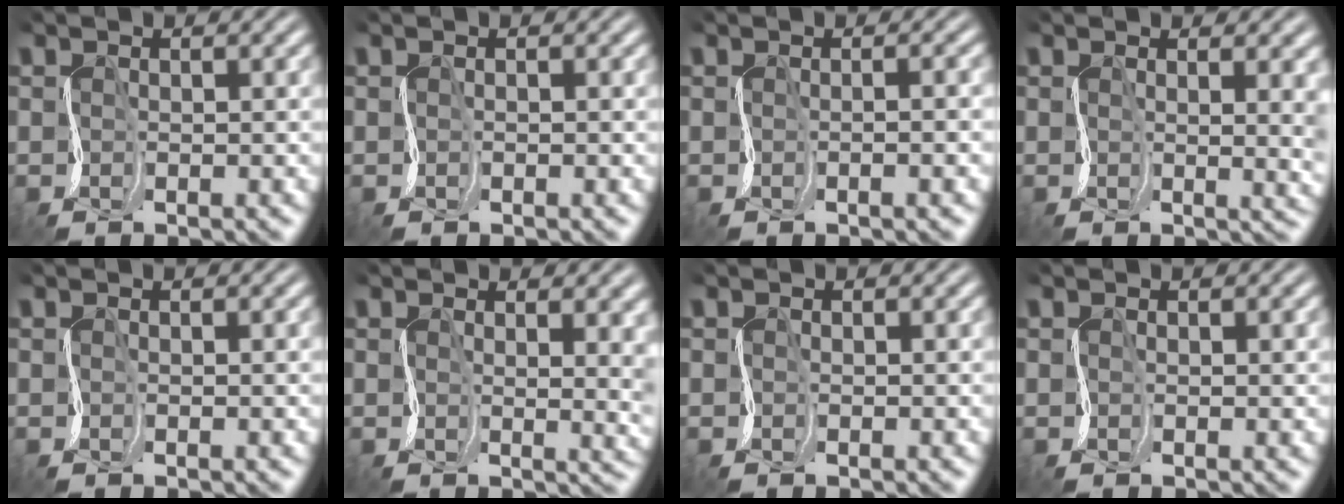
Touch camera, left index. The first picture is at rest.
{"total": 0.0}
{"total": 2.4, "force": [-0.2, 1.1, 2.2], "torque": [-0.009, 0.006, -0.007]}
{"total": 6.4, "force": [1.4, 3.1, 5.4], "torque": [-0.054, 0.019, 0.019]}
{"total": 0.5, "force": [0.2, 0.2, 0.5], "torque": [-0.006, 0.000, 0.002]}
{"total": 7.7, "force": [2.0, 3.9, 6.3], "torque": [-0.071, 0.023, 0.026]}
{"total": 0.0}
{"total": 0.8, "force": [0.6, 0.1, 0.5], "torque": [-0.010, 0.004, 0.008]}